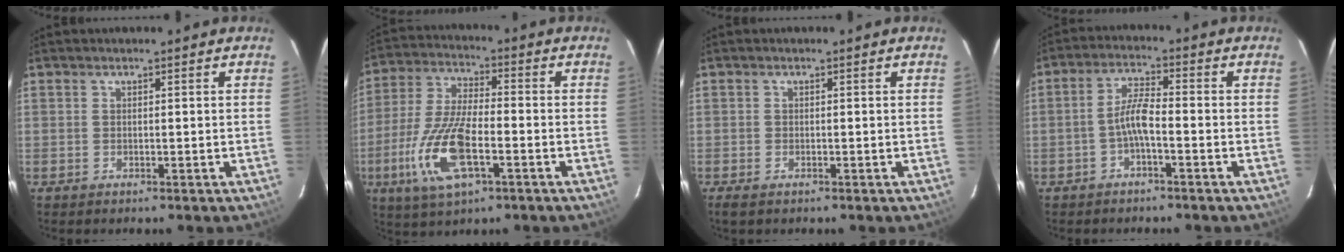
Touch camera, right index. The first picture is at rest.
{"total": 14.7, "force": [-5.3, 5.3, 12.7], "torque": [-0.276, -0.012, -0.102]}
{"total": 1.7, "force": [-1.1, 0.8, 0.9], "torque": [-0.017, -0.005, -0.021]}
{"total": 4.4, "force": [-1.9, 0.7, 3.9], "torque": [-0.083, 0.012, -0.037]}